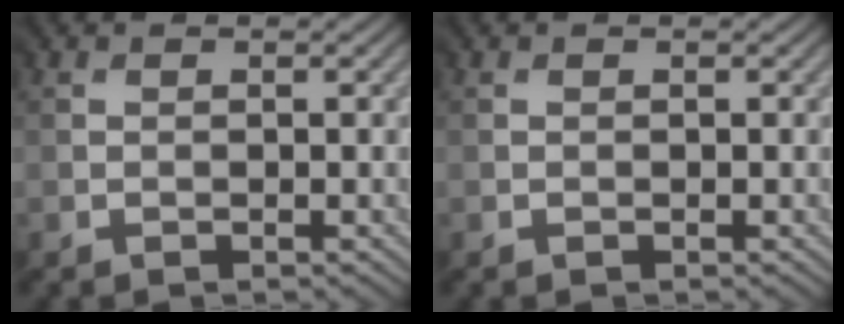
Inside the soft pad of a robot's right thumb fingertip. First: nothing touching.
{"total": 0.0}